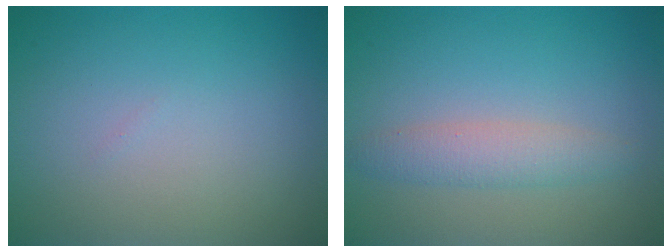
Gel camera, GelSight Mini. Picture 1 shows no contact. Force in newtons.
{"total": 2.4, "press": 2.4, "slide": 0.1}